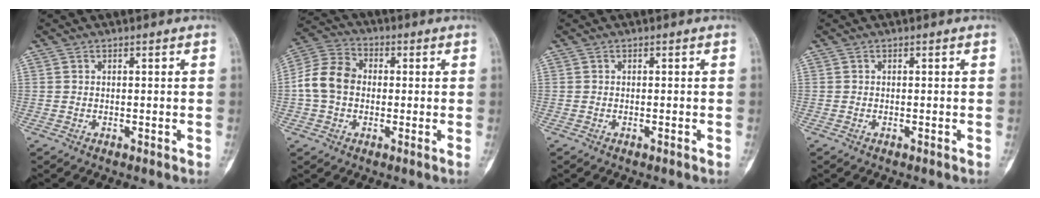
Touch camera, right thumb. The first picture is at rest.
{"total": 9.9, "force": [-0.4, 7.7, 6.3], "torque": [-0.114, 0.030, -0.019]}
{"total": 0.0}
{"total": 0.0}